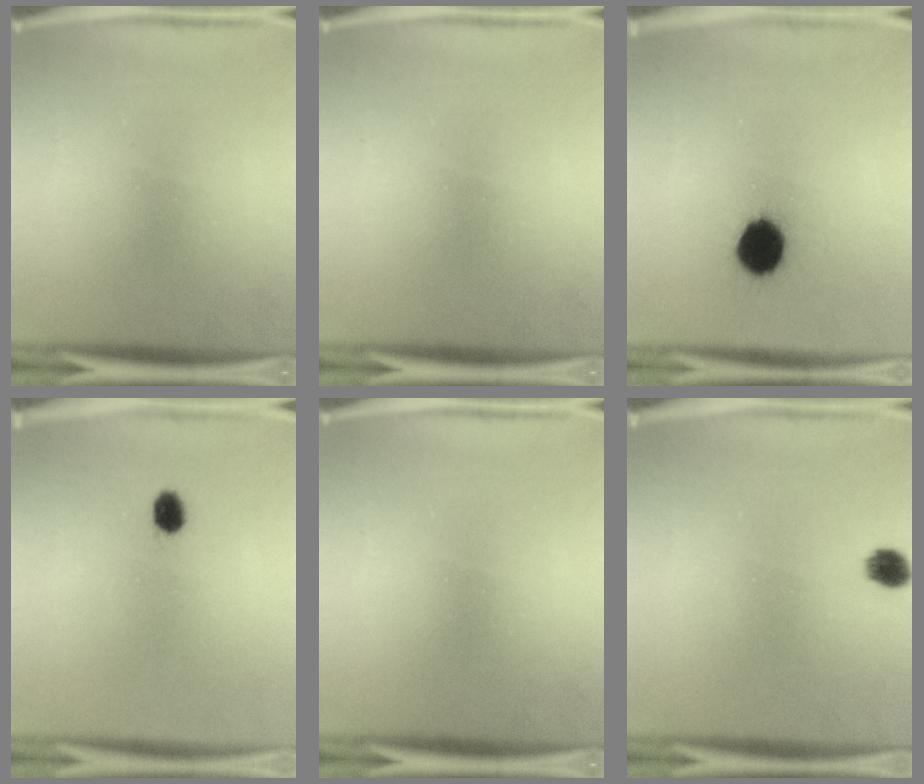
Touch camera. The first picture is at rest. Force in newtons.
{"total": 0.0}
{"total": 10.5}
{"total": 2.7}
{"total": 0.0}
{"total": 3.3}